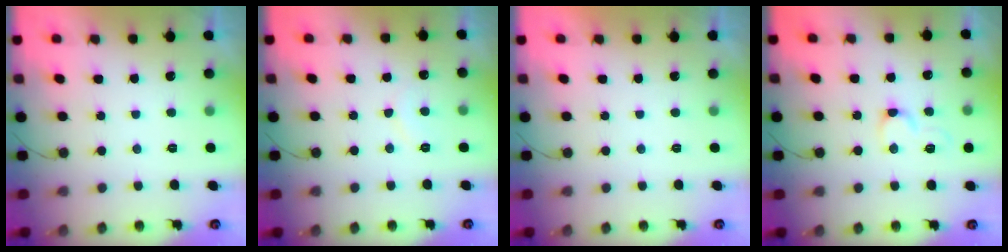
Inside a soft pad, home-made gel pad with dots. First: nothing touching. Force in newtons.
{"total": 5.3, "press": 5.3, "slide": 0.3}
{"total": 1.7, "press": 1.7, "slide": 0.0}
{"total": 5.2, "press": 5.2, "slide": 0.3}